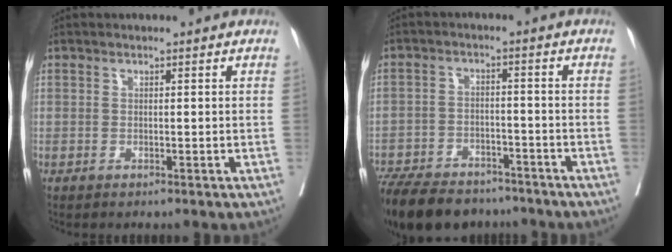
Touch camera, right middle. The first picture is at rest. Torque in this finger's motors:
{"motor_torque": [1.09, -1.05, 0.19, 0.09]}